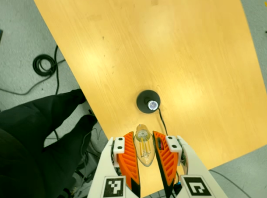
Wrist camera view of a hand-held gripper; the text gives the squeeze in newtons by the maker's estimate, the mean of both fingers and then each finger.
{"total": 13.5, "left": 14.0, "right": 13.1}